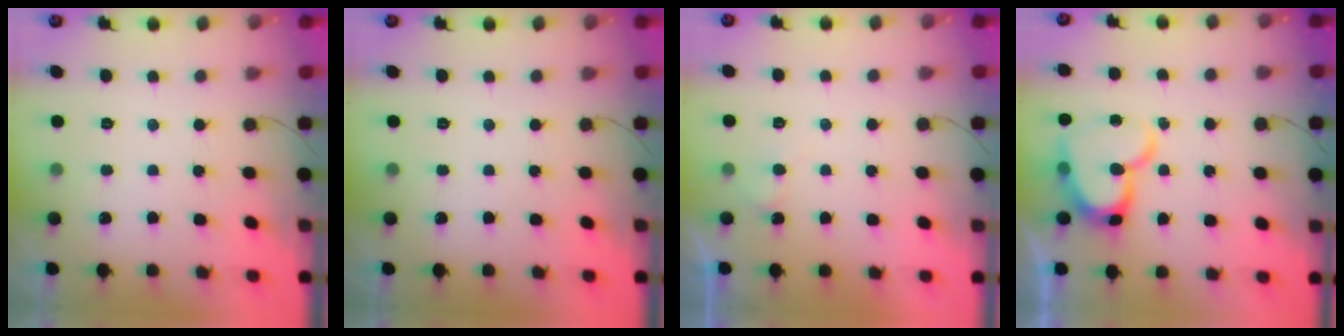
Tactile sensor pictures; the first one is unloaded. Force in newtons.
{"total": 0.0}
{"total": 4.0, "press": 3.9, "slide": 0.4}
{"total": 14.4, "press": 14.3, "slide": 1.3}